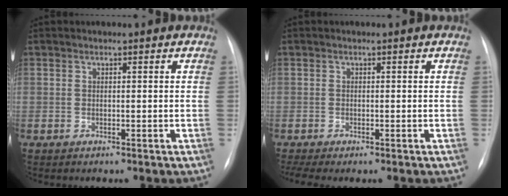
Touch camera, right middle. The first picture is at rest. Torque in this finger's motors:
{"motor_torque": [0.41, -0.30, 0.03, 0.00]}